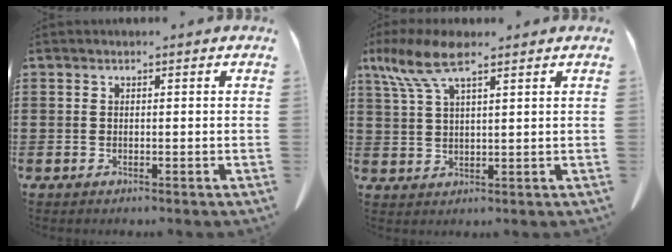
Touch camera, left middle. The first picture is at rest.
{"total": 7.6, "force": [4.8, 2.1, 5.5], "torque": [-0.126, -0.005, 0.084]}